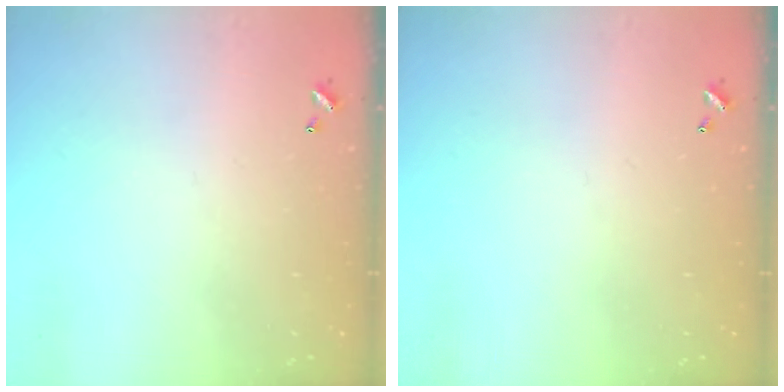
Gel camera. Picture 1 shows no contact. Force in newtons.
{"total": 0.0}